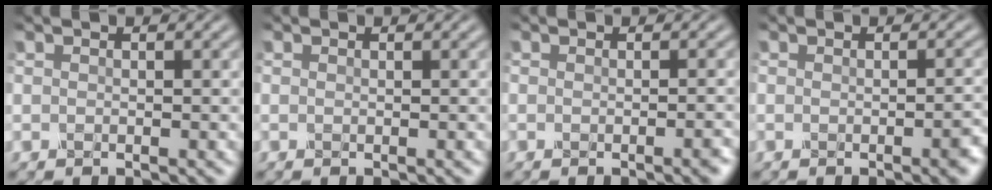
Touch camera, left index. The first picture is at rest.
{"total": 0.0}
{"total": 2.2, "force": [-0.8, 1.0, 1.8], "torque": [0.000, 0.007, -0.015]}
{"total": 2.9, "force": [-1.0, 1.0, 2.5], "torque": [-0.020, 0.003, -0.013]}